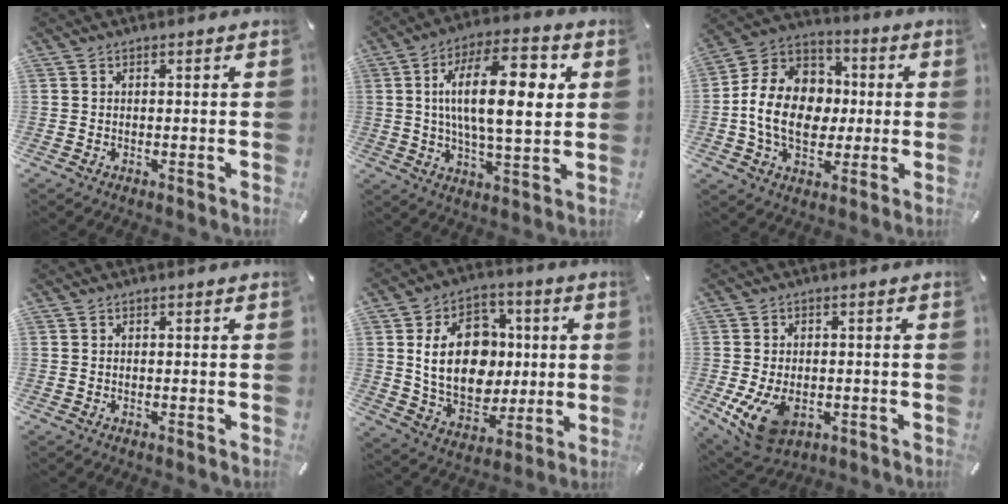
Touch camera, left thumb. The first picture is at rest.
{"total": 17.9, "force": [3.9, 7.1, 15.9], "torque": [-0.275, 0.002, 0.055]}
{"total": 15.5, "force": [-1.7, 12.7, 8.7], "torque": [-0.183, 0.016, -0.029]}
{"total": 0.0}
{"total": 18.1, "force": [1.9, 14.1, 11.1], "torque": [-0.195, 0.003, 0.040]}
{"total": 9.5, "force": [-2.6, 6.4, 6.5], "torque": [-0.124, -0.001, -0.044]}